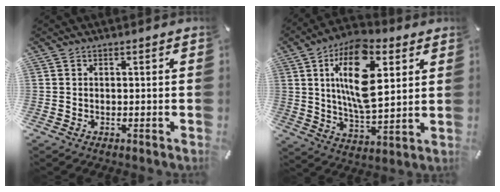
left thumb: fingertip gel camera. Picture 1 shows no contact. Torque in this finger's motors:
{"motor_torque": [2.57, 2.44, 1.50, -1.27, 0.47]}